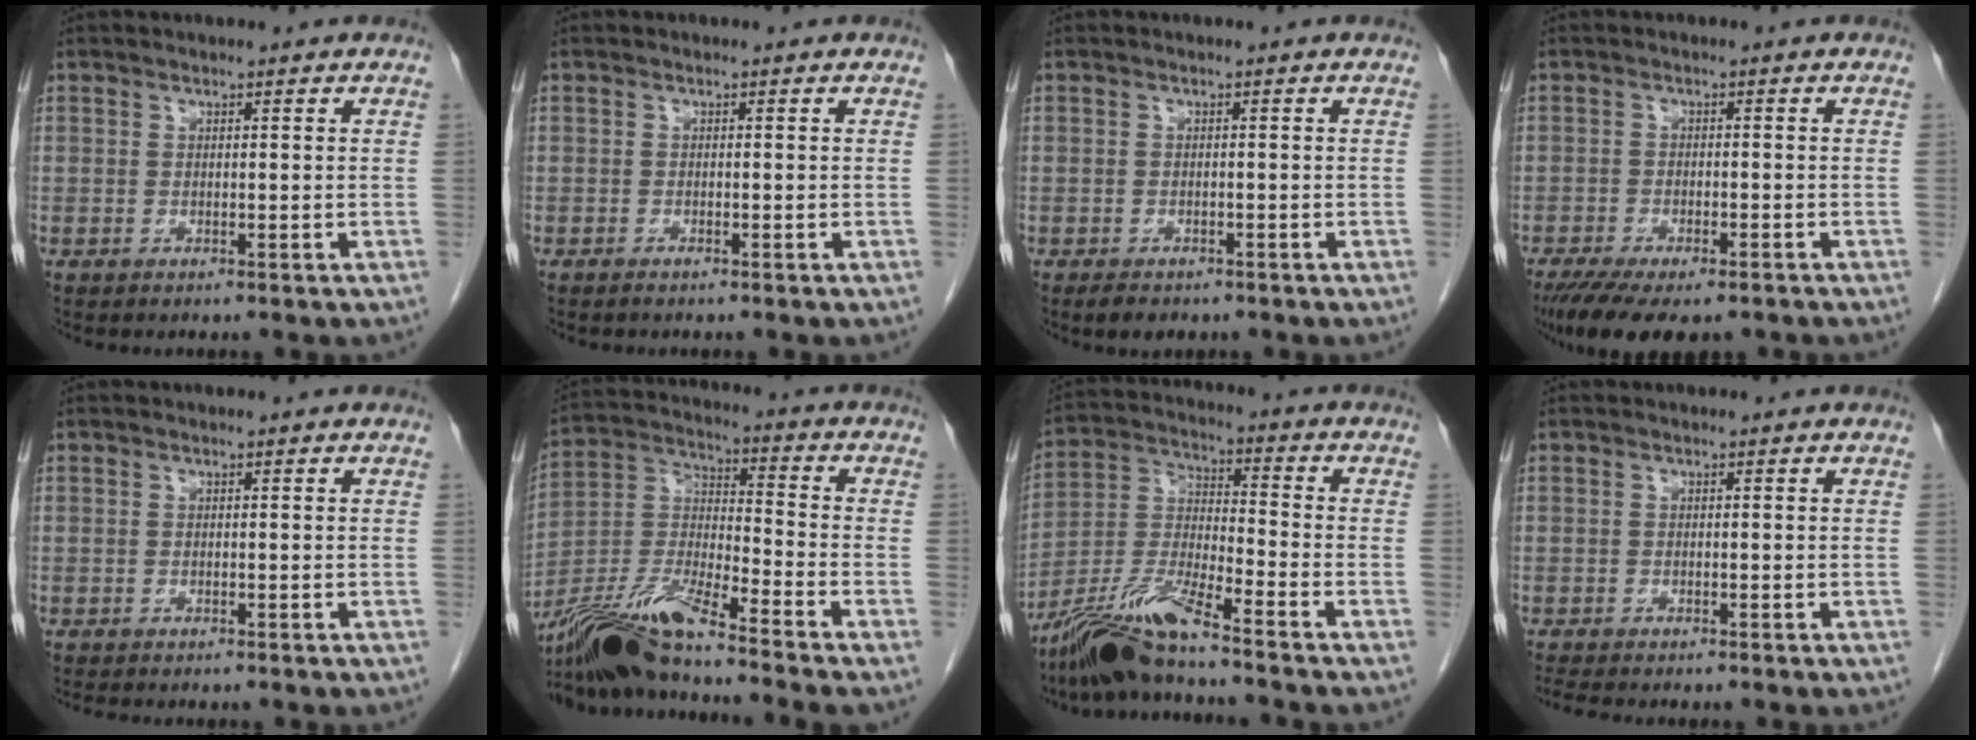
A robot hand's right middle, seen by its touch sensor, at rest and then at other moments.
{"total": 0.6, "force": [-0.5, -0.1, 0.3], "torque": [-0.008, -0.001, -0.010]}
{"total": 2.6, "force": [-1.9, 1.4, 1.1], "torque": [-0.019, -0.002, -0.024]}
{"total": 11.5, "force": [-8.6, 3.9, 6.5], "torque": [-0.107, -0.013, -0.130]}
{"total": 1.3, "force": [-1.2, 0.2, 0.5], "torque": [-0.012, -0.004, -0.017]}
{"total": 14.4, "force": [-11.9, -1.0, 8.0], "torque": [-0.165, -0.010, -0.223]}
{"total": 10.9, "force": [-8.9, -0.3, 6.4], "torque": [-0.137, -0.013, -0.173]}
{"total": 2.6, "force": [-2.4, 0.1, 1.1], "torque": [-0.020, -0.008, -0.040]}